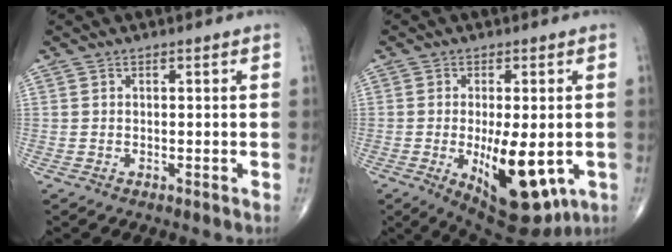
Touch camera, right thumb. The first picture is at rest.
{"total": 14.7, "force": [-3.4, 6.3, 12.8], "torque": [-0.185, -0.020, -0.031]}